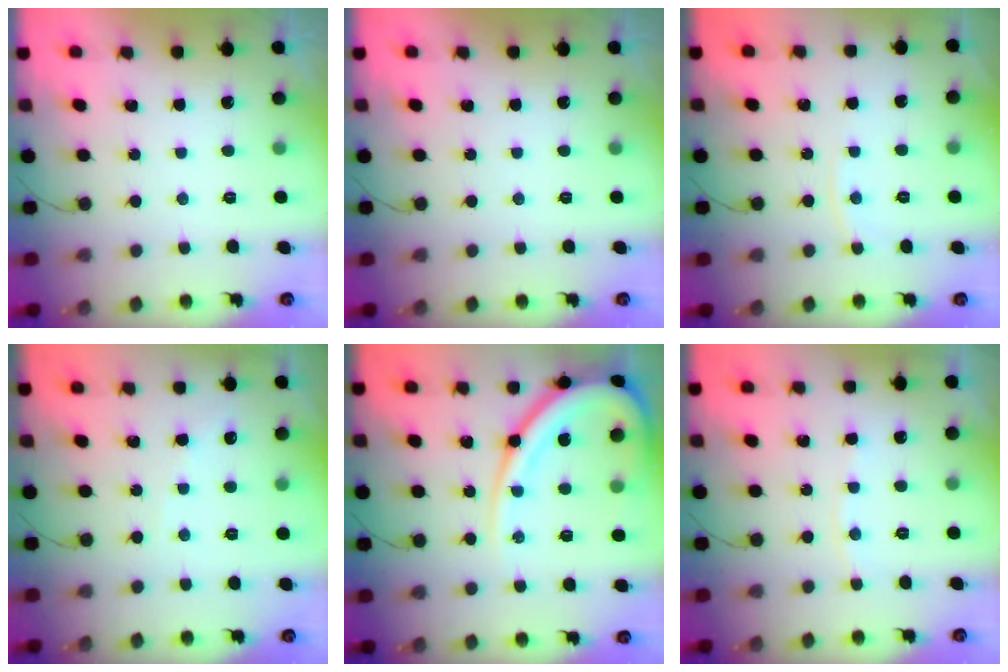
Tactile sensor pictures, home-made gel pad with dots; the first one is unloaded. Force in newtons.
{"total": 0.0}
{"total": 3.1, "press": 3.1, "slide": 0.6}
{"total": 2.7, "press": 2.6, "slide": 0.4}
{"total": 17.7, "press": 17.7, "slide": 1.5}
{"total": 2.9, "press": 2.8, "slide": 0.4}